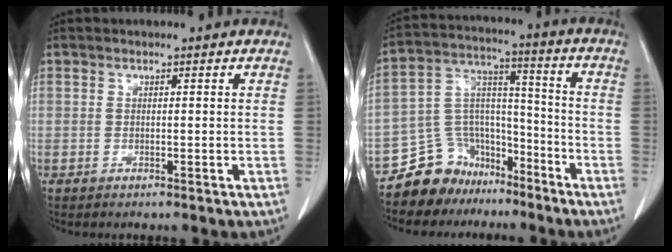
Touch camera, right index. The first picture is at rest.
{"total": 11.3, "force": [-8.9, 6.8, 1.3], "torque": [-0.027, 0.068, -0.154]}